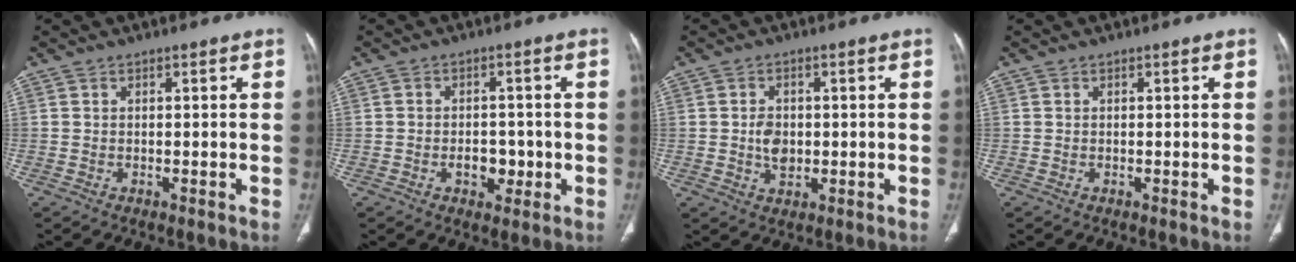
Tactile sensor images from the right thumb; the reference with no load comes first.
{"total": 8.8, "force": [-2.2, 5.7, 6.3], "torque": [-0.055, 0.016, -0.024]}
{"total": 4.3, "force": [-0.1, 3.1, 2.9], "torque": [-0.042, 0.000, 0.000]}
{"total": 0.0}